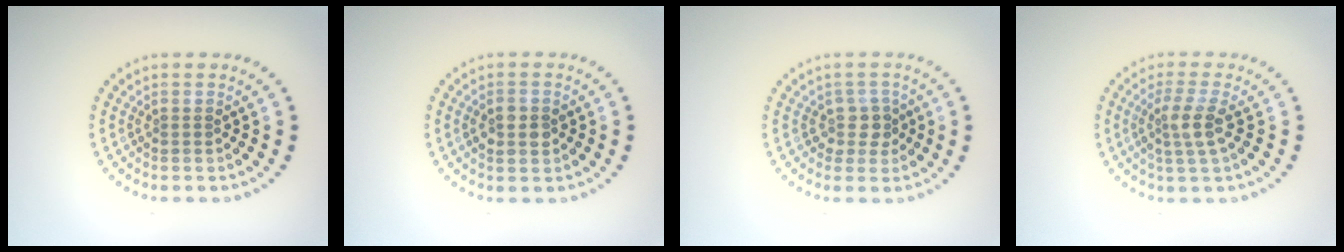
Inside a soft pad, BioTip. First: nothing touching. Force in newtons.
{"total": 2.7, "press": 2.7, "slide": 0.1}
{"total": 2.2, "press": 1.8, "slide": 1.3}
{"total": 2.6, "press": 2.3, "slide": 1.2}